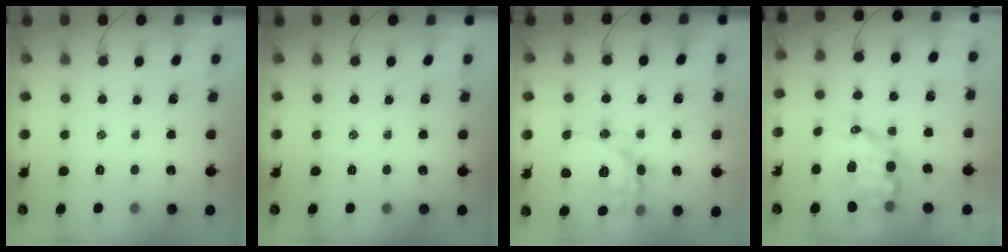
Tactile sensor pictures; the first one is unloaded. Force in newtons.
{"total": 0.0}
{"total": 15.8, "press": 15.8, "slide": 0.6}
{"total": 12.0, "press": 11.7, "slide": 2.4}